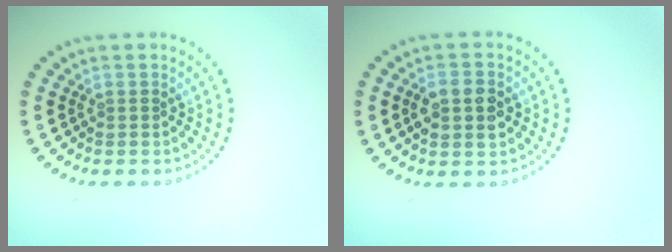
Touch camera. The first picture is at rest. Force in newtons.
{"total": 3.6, "press": 3.6, "slide": 0.1}